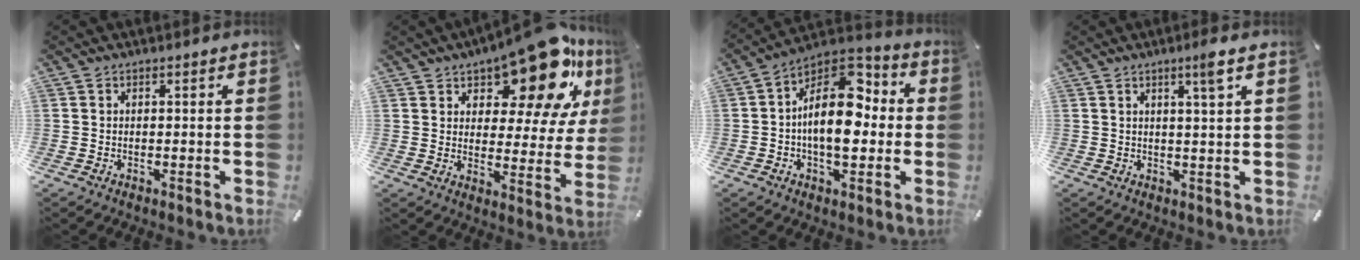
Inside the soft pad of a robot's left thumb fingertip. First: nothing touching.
{"total": 19.6, "force": [14.3, 7.7, 11.0], "torque": [-0.160, -0.103, 0.238]}
{"total": 16.5, "force": [0.6, 9.5, 13.5], "torque": [-0.228, -0.019, 0.006]}
{"total": 4.2, "force": [2.4, -0.3, 3.4], "torque": [-0.063, -0.007, 0.037]}